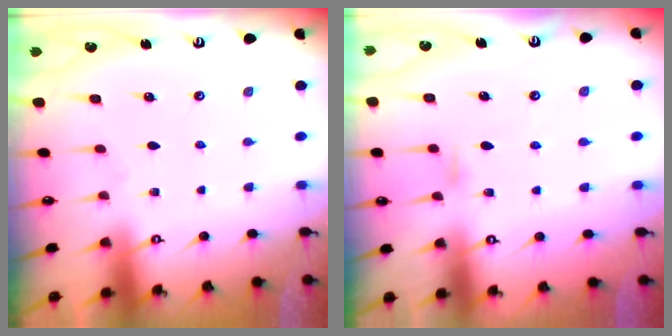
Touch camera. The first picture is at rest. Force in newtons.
{"total": 4.7, "press": 4.6, "slide": 0.6}